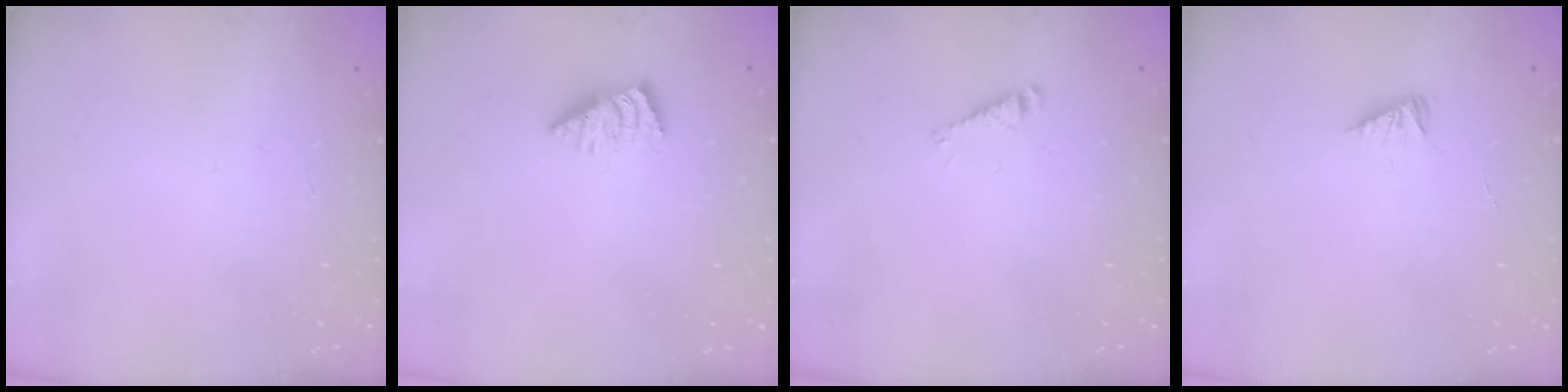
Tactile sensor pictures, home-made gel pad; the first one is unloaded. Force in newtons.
{"total": 2.4, "press": 2.3, "slide": 0.5}
{"total": 3.5, "press": 3.4, "slide": 0.4}
{"total": 2.2, "press": 2.2, "slide": 0.5}